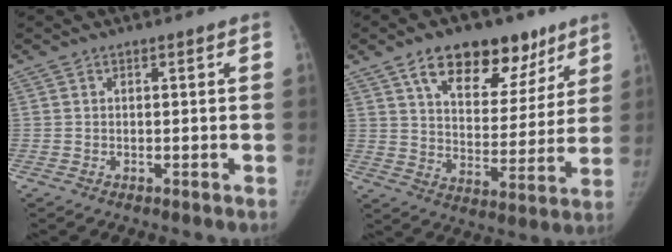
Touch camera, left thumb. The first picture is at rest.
{"total": 18.5, "force": [11.3, 10.2, 10.6], "torque": [-0.103, -0.038, 0.176]}